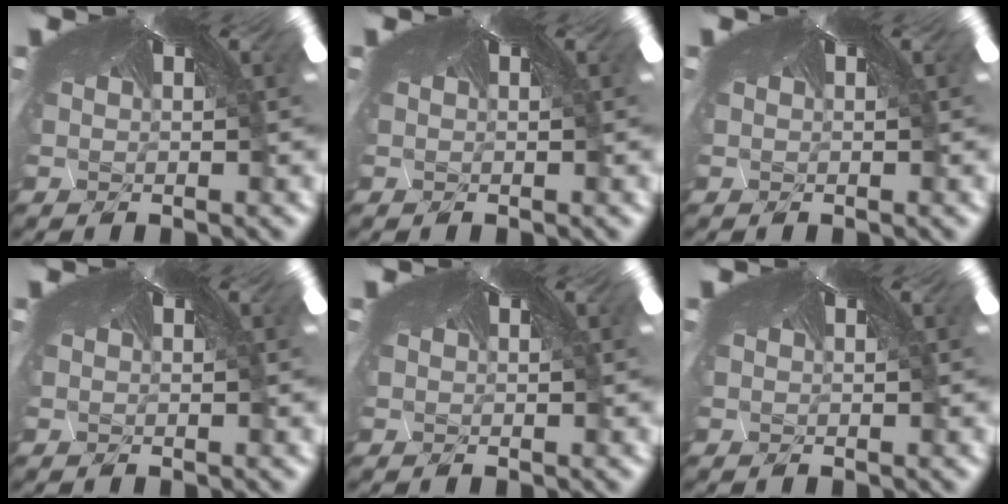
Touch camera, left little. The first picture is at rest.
{"total": 0.0}
{"total": 0.0}
{"total": 0.0}
{"total": 0.0}
{"total": 0.0}